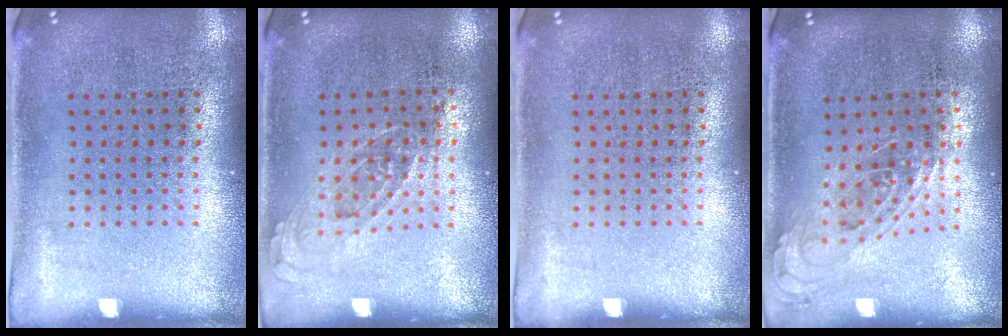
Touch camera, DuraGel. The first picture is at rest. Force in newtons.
{"total": 0.7, "press": 0.7, "slide": 0.3}
{"total": 0.0}
{"total": 0.8, "press": 0.8, "slide": 0.3}